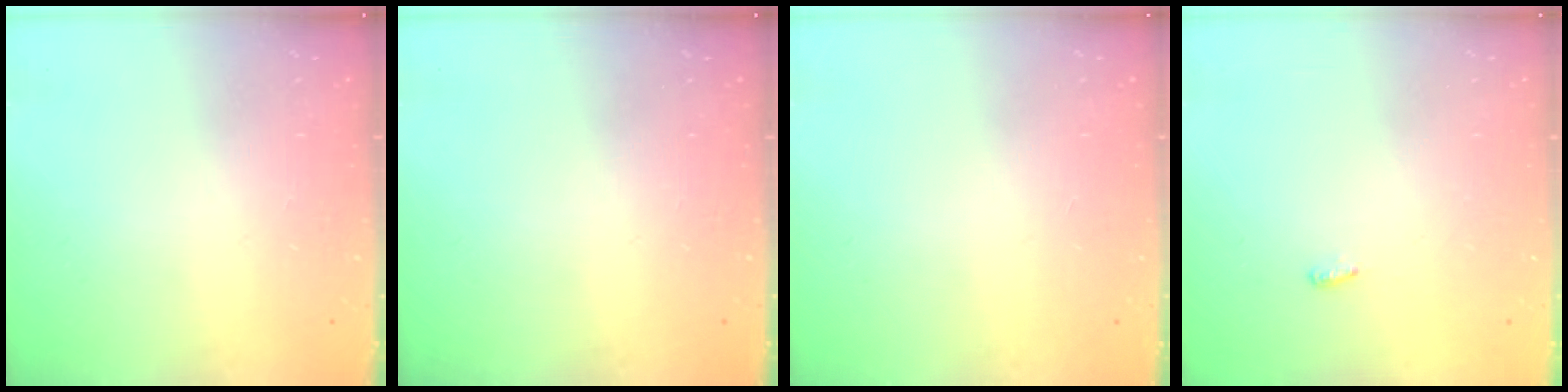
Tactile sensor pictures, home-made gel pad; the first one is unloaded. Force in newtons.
{"total": 0.0}
{"total": 1.1, "press": 0.9, "slide": 0.6}
{"total": 3.6, "press": 3.6, "slide": 0.4}